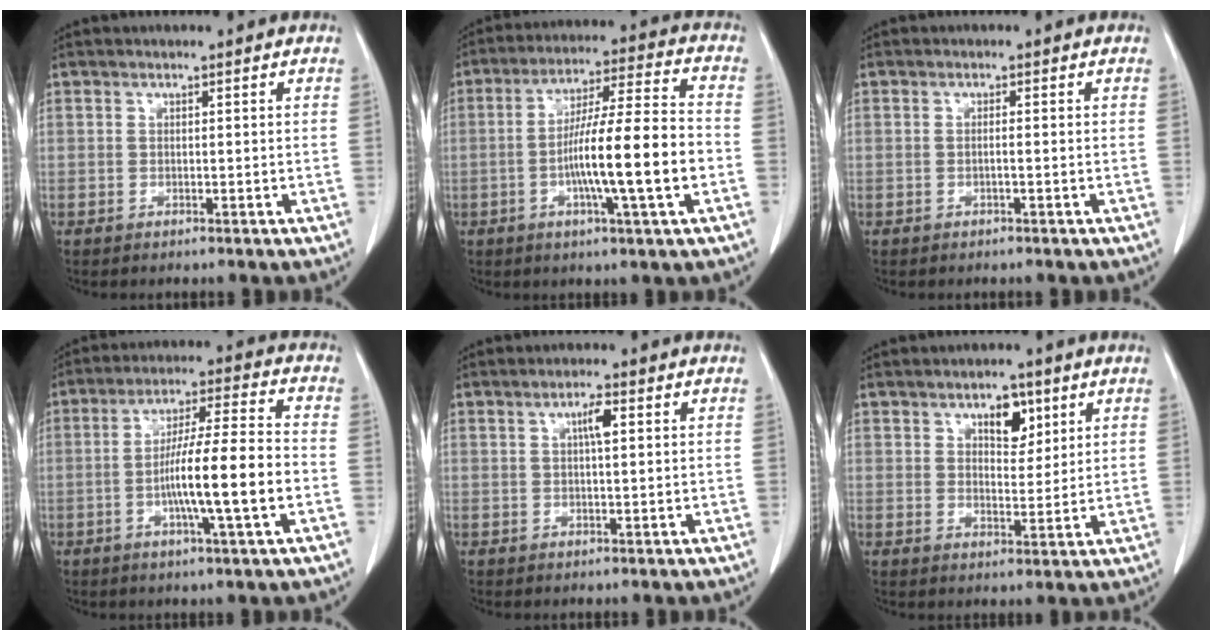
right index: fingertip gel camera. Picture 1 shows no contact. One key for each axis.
{"total": 14.5, "fx": -3.2, "fy": 0.4, "fz": 14.2, "tx": -0.242, "ty": 0.003, "tz": -0.058}
{"total": 0.7, "fx": -0.2, "fy": -0.1, "fz": 0.7, "tx": -0.012, "ty": 0.001, "tz": -0.002}
{"total": 12.6, "fx": -2.8, "fy": 0.1, "fz": 12.3, "tx": -0.211, "ty": 0.003, "tz": -0.053}
{"total": 2.8, "fx": 0.9, "fy": 0.4, "fz": 2.7, "tx": -0.048, "ty": 0.003, "tz": 0.013}
{"total": 5.1, "fx": 2.7, "fy": 2.6, "fz": 3.5, "tx": -0.051, "ty": 0.001, "tz": 0.042}